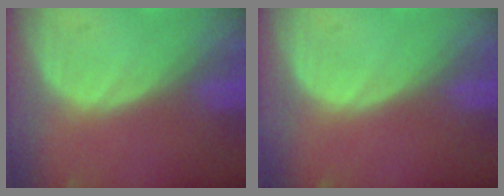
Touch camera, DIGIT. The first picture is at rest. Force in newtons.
{"total": 0.0}